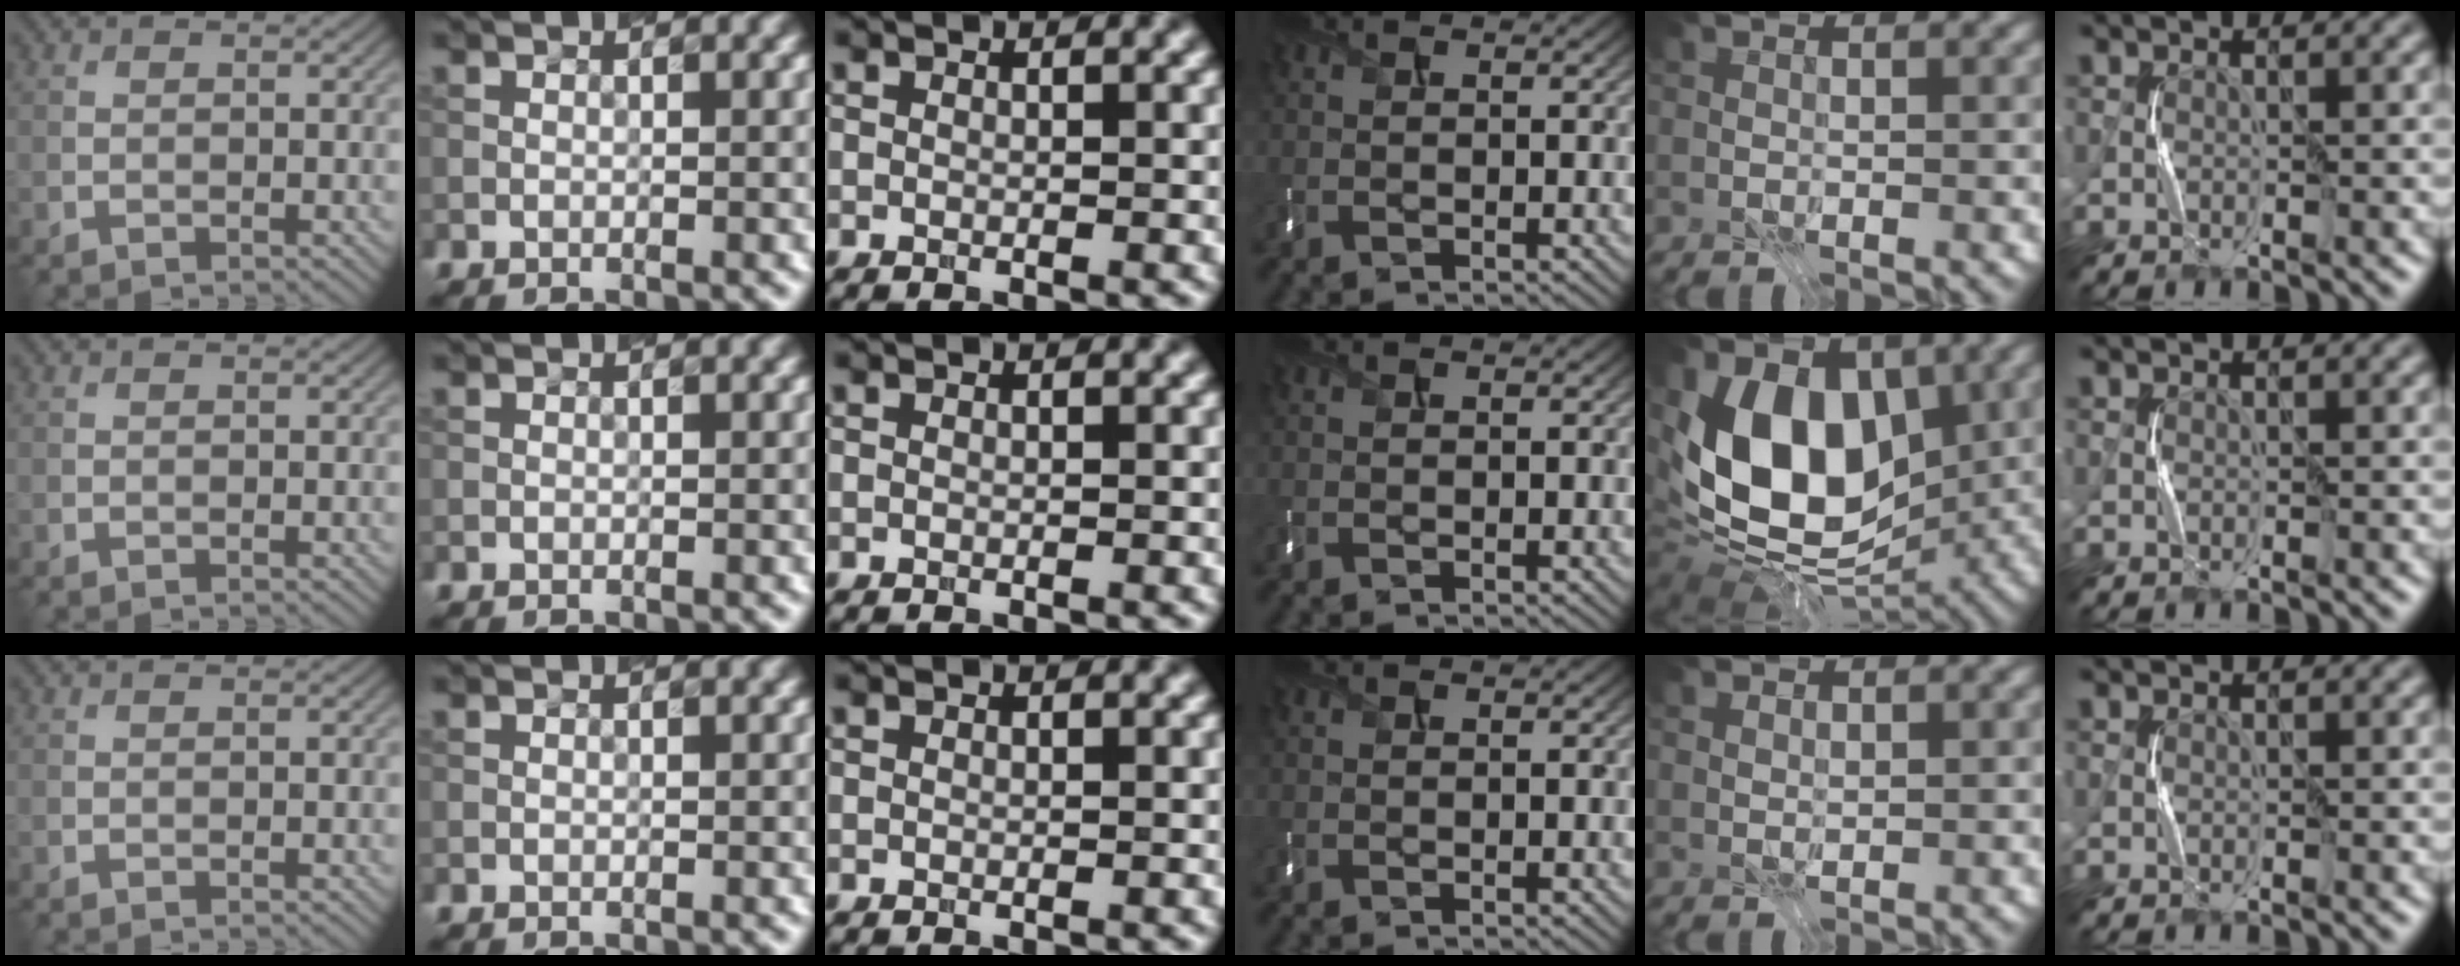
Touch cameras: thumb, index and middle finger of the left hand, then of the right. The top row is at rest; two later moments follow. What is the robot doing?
{"motion": "press", "object": "mouse"}